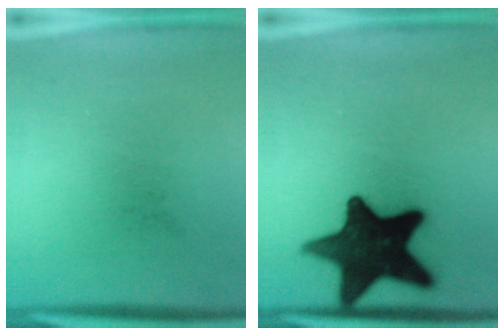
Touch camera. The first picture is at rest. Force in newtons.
{"total": 19.1}